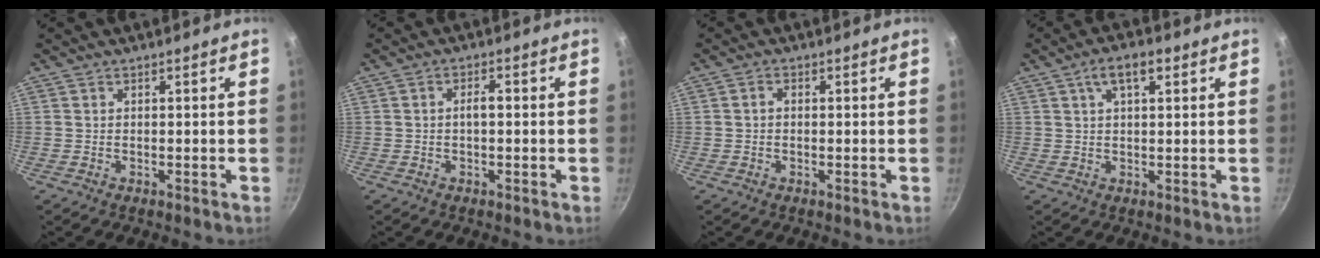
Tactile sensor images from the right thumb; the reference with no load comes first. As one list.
[{"total": 2.2, "force": [-0.2, 0.9, 2.0], "torque": [-0.032, 0.011, -0.003]}, {"total": 1.3, "force": [0.0, 1.0, 0.8], "torque": [-0.015, 0.007, -0.001]}, {"total": 5.6, "force": [2.4, 2.4, 4.4], "torque": [-0.072, 0.007, 0.039]}]